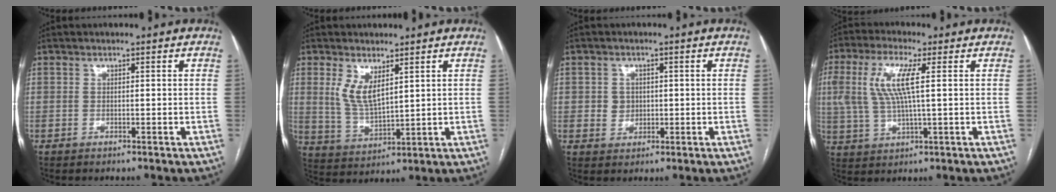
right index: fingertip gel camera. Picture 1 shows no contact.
{"total": 6.1, "force": [2.9, 2.2, 4.9], "torque": [-0.104, -0.008, 0.069]}
{"total": 2.8, "force": [0.2, 2.6, 0.9], "torque": [-0.012, 0.004, 0.008]}
{"total": 9.3, "force": [2.1, 2.0, 8.9], "torque": [-0.204, 0.012, 0.043]}